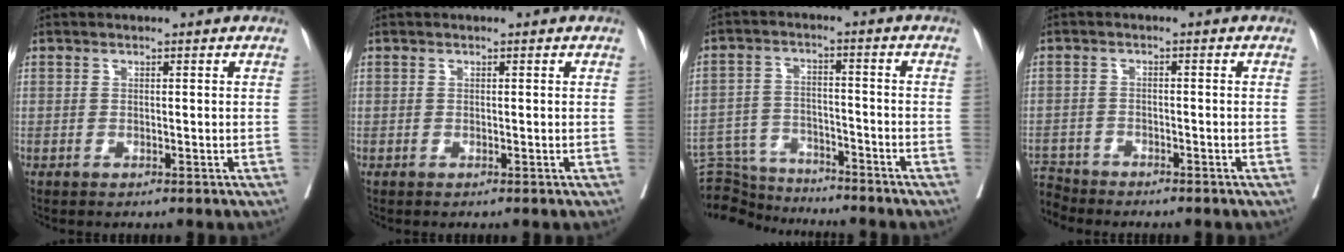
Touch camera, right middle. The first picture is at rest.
{"total": 0.0}
{"total": 10.0, "force": [-9.8, 1.6, 0.8], "torque": [-0.016, 0.021, -0.163]}
{"total": 4.3, "force": [-4.2, 0.6, -0.5], "torque": [0.009, -0.005, -0.078]}